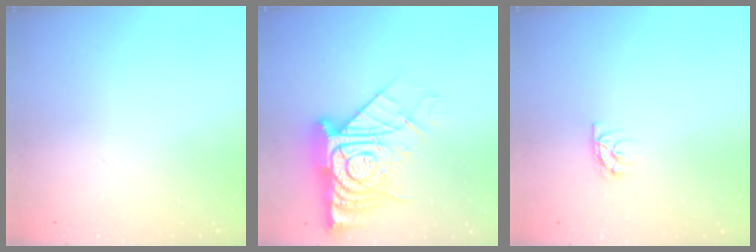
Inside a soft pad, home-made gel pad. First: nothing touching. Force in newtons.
{"total": 20.5, "press": 20.4, "slide": 1.7}
{"total": 3.9, "press": 3.9, "slide": 0.3}